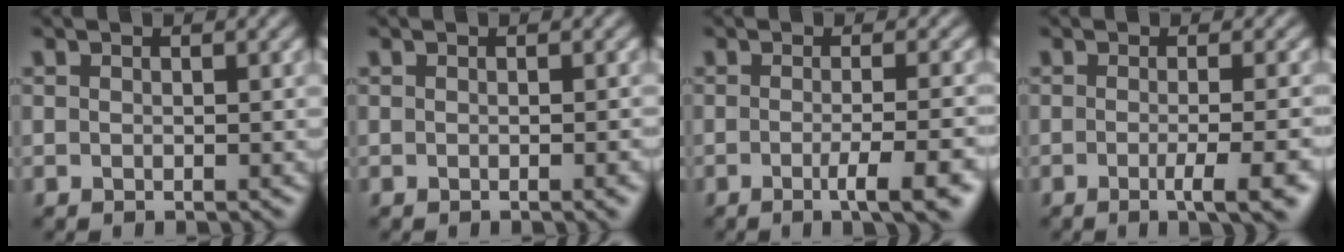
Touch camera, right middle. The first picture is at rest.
{"total": 1.3, "force": [-0.4, 0.4, 1.2], "torque": [-0.012, -0.004, -0.004]}
{"total": 4.7, "force": [-1.5, 1.0, 4.4], "torque": [-0.055, -0.005, -0.026]}
{"total": 4.7, "force": [-1.4, 1.1, 4.3], "torque": [-0.052, -0.006, -0.022]}